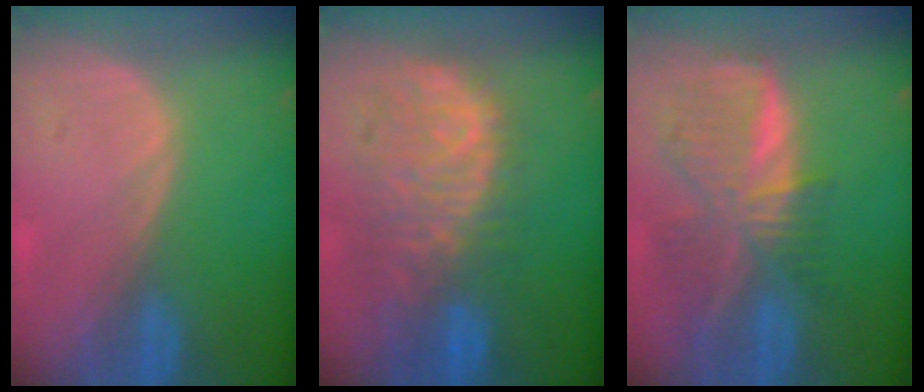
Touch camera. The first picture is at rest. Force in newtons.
{"total": 11.2, "press": 9.6, "slide": 5.8}
{"total": 9.1, "press": 8.0, "slide": 4.5}